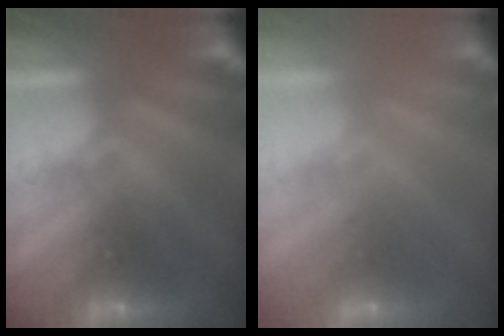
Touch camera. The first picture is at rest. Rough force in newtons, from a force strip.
{"total": 2.8}